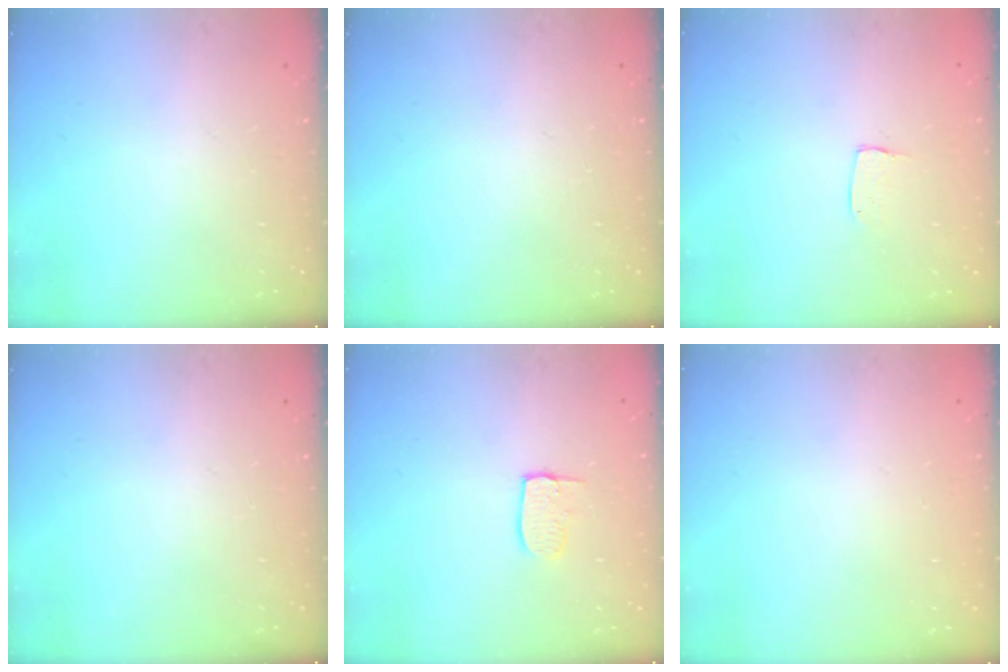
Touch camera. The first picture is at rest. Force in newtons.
{"total": 0.0}
{"total": 4.1, "press": 4.0, "slide": 0.2}
{"total": 0.0}
{"total": 6.5, "press": 6.5, "slide": 0.6}
{"total": 0.0}